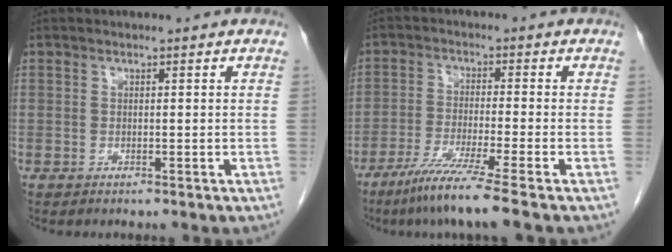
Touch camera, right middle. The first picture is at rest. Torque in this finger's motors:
{"motor_torque": [1.18, -0.96, 0.13, 0.09]}